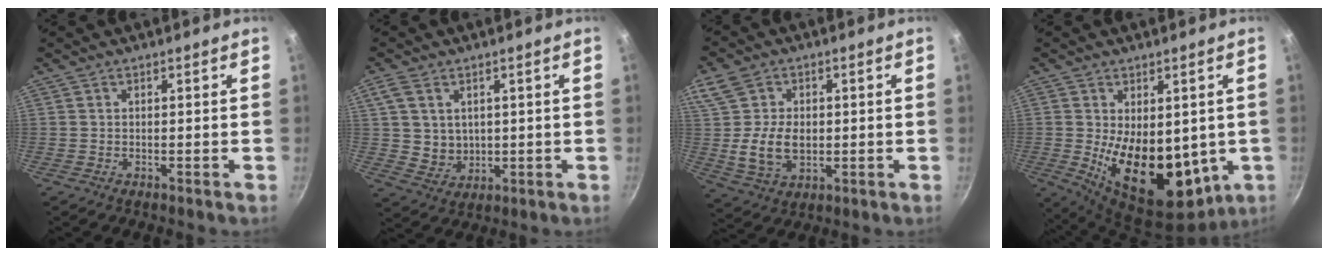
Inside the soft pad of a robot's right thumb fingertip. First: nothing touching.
{"total": 6.6, "force": [1.6, 5.3, 3.5], "torque": [-0.055, -0.012, 0.039]}
{"total": 11.5, "force": [0.5, 8.4, 7.9], "torque": [-0.142, -0.007, 0.008]}
{"total": 17.9, "force": [-0.9, 10.4, 14.6], "torque": [-0.206, -0.036, 0.015]}